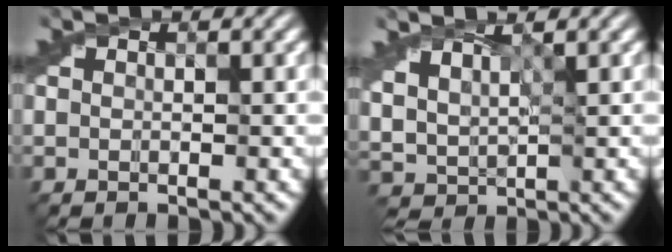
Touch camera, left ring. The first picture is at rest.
{"total": 3.3, "force": [2.4, 1.3, 1.9], "torque": [-0.049, 0.007, 0.047]}